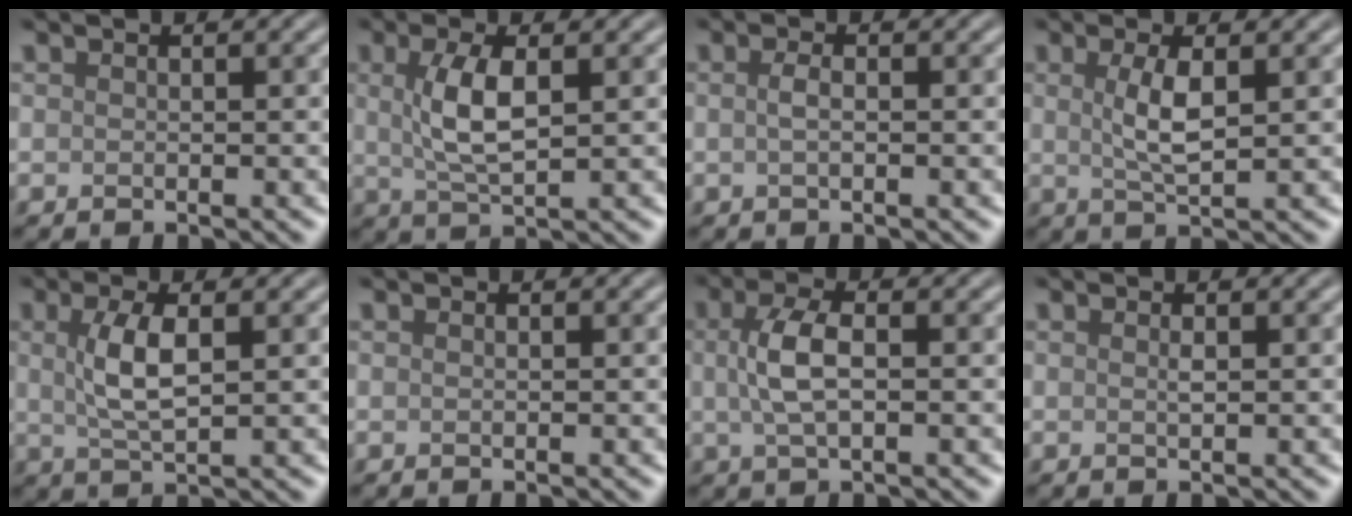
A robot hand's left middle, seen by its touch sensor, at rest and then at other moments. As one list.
[{"total": 4.3, "force": [0.8, 1.5, 3.9], "torque": [-0.087, 0.001, 0.018]}, {"total": 1.2, "force": [0.0, 0.4, 1.1], "torque": [-0.025, 0.001, -0.001]}, {"total": 3.2, "force": [0.7, 0.8, 3.0], "torque": [-0.062, -0.002, 0.014]}, {"total": 3.9, "force": [0.8, 1.3, 3.6], "torque": [-0.078, 0.001, 0.016]}, {"total": 0.0}, {"total": 3.7, "force": [0.4, 1.5, 3.3], "torque": [-0.074, 0.004, 0.004]}, {"total": 0.6, "force": [0.1, 0.1, 0.6], "torque": [-0.011, 0.001, 0.002]}]